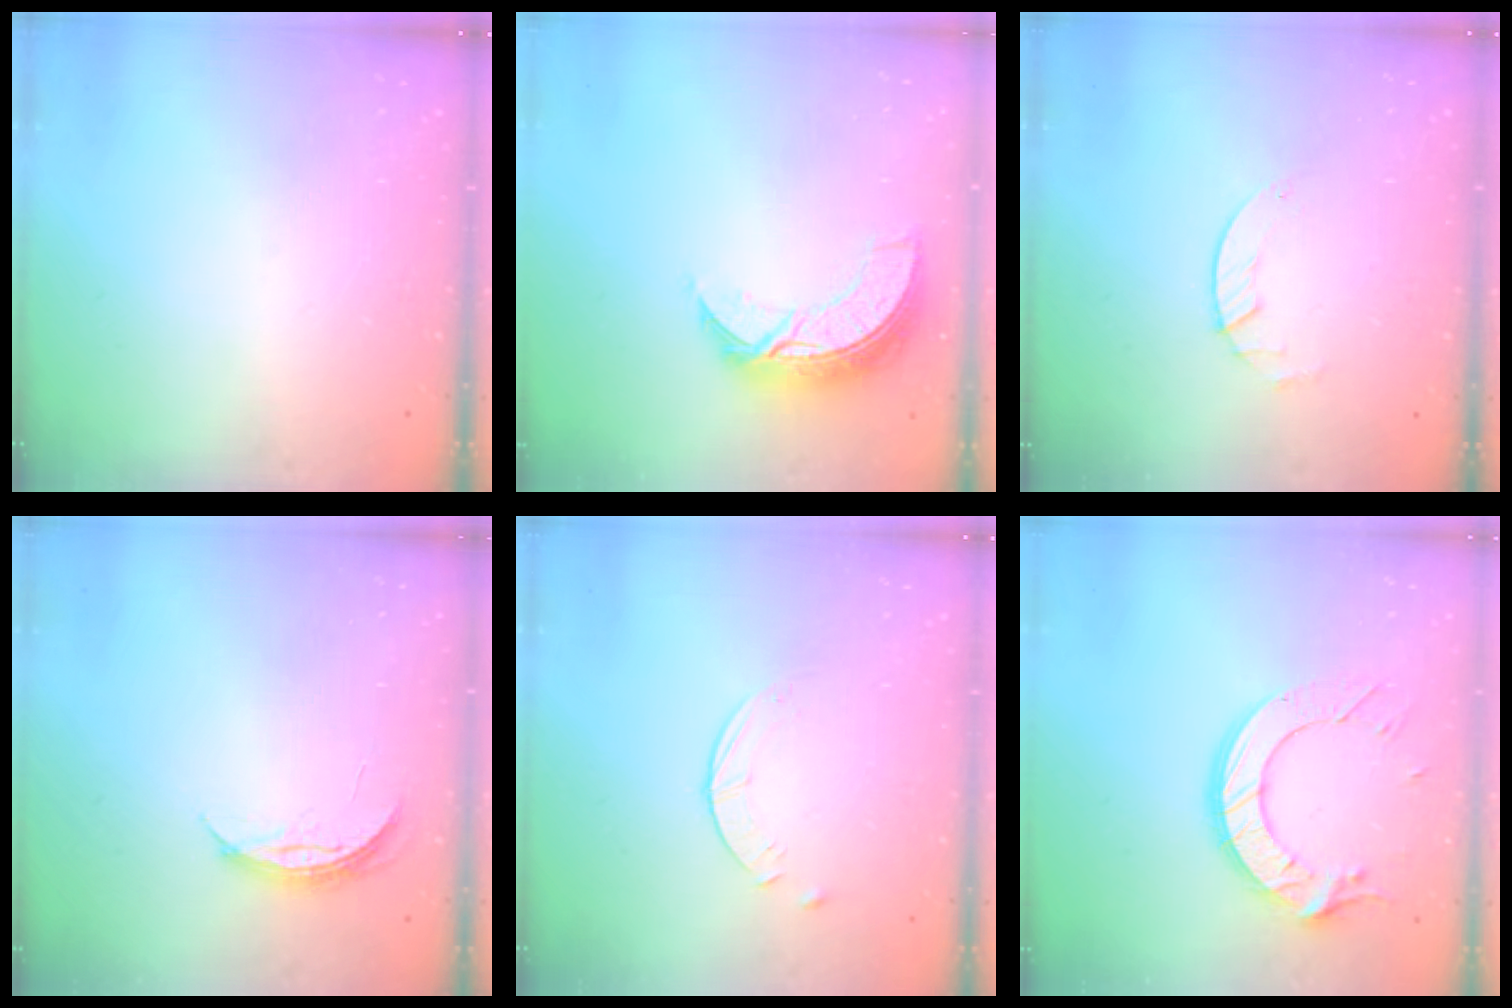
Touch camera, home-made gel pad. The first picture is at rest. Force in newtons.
{"total": 9.3, "press": 9.3, "slide": 0.7}
{"total": 1.8, "press": 1.8, "slide": 0.2}
{"total": 4.2, "press": 4.2, "slide": 0.5}
{"total": 2.6, "press": 2.5, "slide": 0.3}
{"total": 13.4, "press": 13.3, "slide": 0.8}